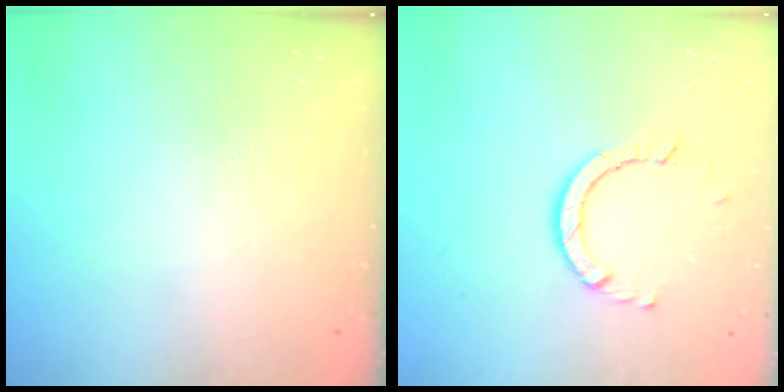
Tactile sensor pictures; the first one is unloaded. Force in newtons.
{"total": 3.1, "press": 3.1, "slide": 0.1}